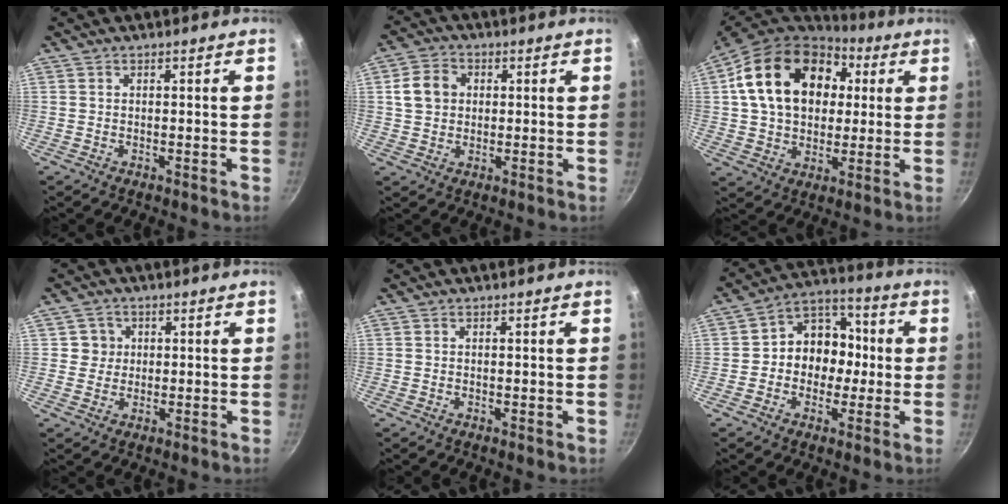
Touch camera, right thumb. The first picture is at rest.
{"total": 6.8, "force": [1.2, 5.7, 3.5], "torque": [-0.044, 0.010, 0.013]}
{"total": 21.8, "force": [5.5, 15.8, 14.0], "torque": [-0.220, 0.015, 0.088]}
{"total": 3.4, "force": [0.7, 3.3, 0.4], "torque": [0.021, 0.007, 0.006]}
{"total": 0.0}
{"total": 11.5, "force": [-0.5, 9.8, 6.1], "torque": [-0.033, 0.035, -0.027]}